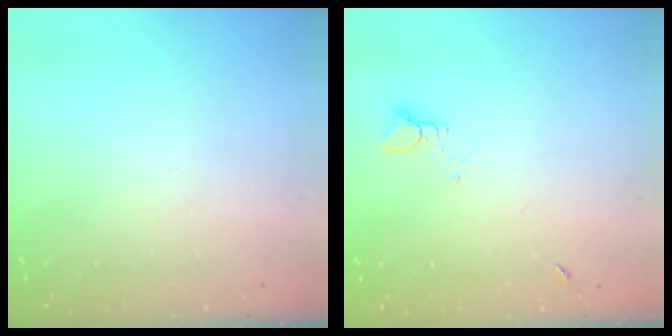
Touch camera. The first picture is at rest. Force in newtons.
{"total": 2.0, "press": 2.0, "slide": 0.3}